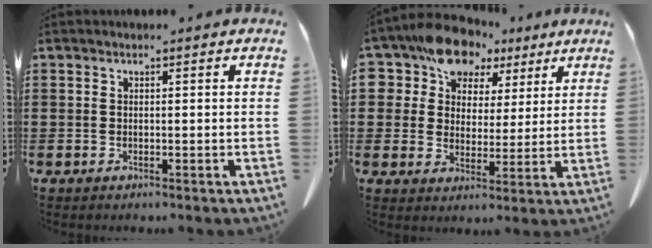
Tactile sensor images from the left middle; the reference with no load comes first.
{"total": 10.5, "force": [8.0, 6.4, 2.5], "torque": [-0.083, -0.029, 0.152]}